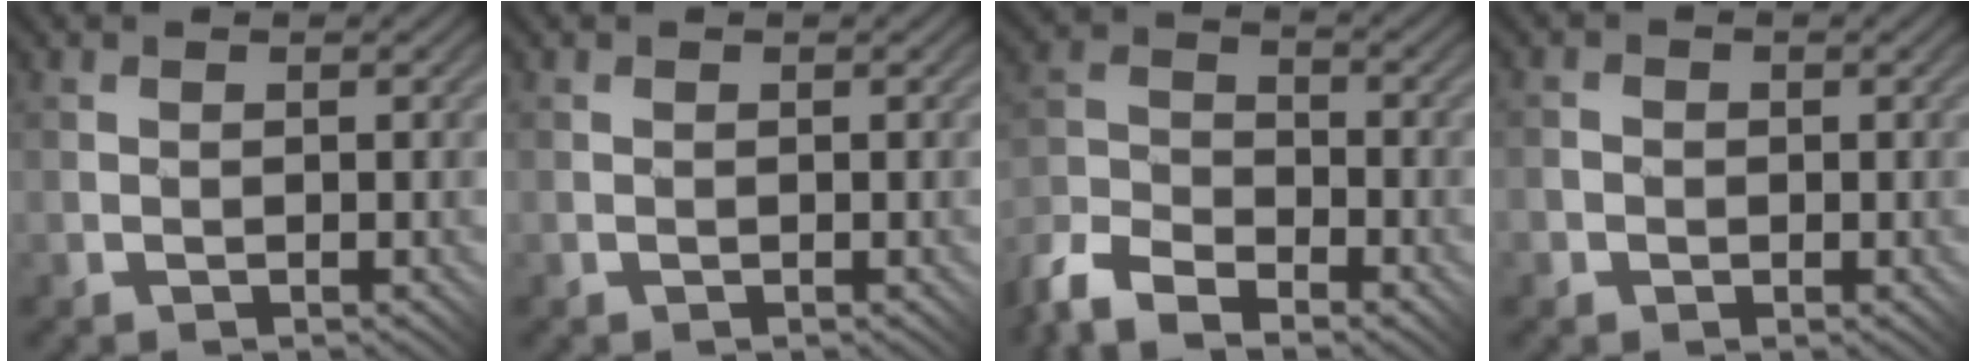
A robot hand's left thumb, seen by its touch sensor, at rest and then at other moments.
{"total": 0.0}
{"total": 10.2, "force": [-7.7, 4.5, 4.9], "torque": [-0.113, -0.015, -0.154]}
{"total": 2.3, "force": [-0.7, 2.2, 0.2], "torque": [0.001, 0.005, -0.021]}